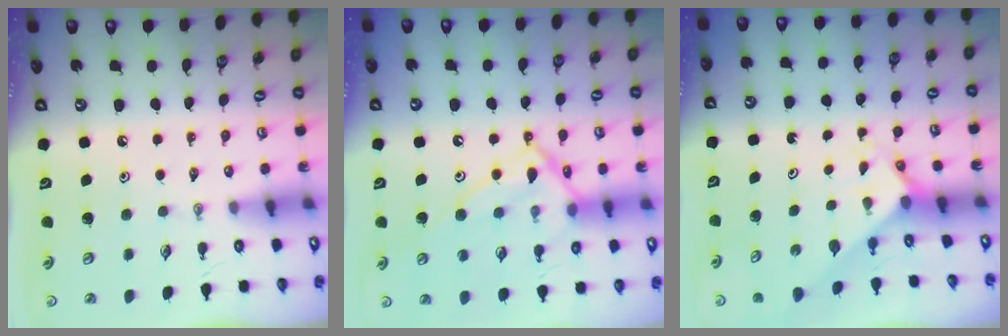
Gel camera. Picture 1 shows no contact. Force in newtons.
{"total": 15.9, "press": 15.8, "slide": 1.5}
{"total": 1.8, "press": 1.7, "slide": 0.2}